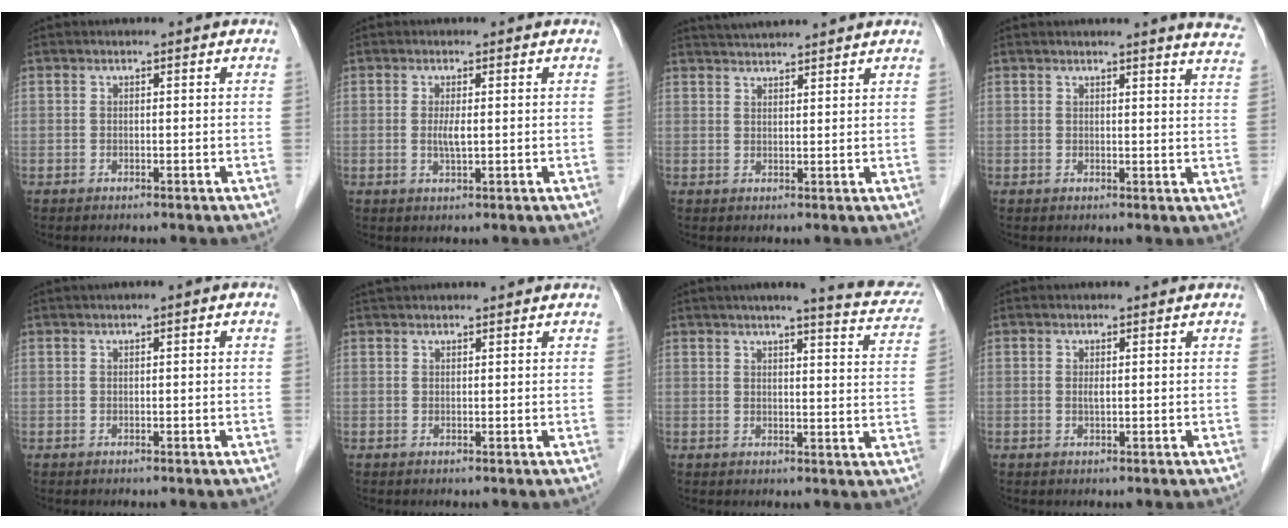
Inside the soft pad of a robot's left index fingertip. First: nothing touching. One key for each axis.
{"total": 2.1, "fx": 0.1, "fy": 0.3, "fz": 2.0, "tx": -0.047, "ty": -0.003, "tz": 0.003}
{"total": 6.5, "fx": 6.2, "fy": -0.2, "fz": 2.1, "tx": -0.038, "ty": 0.034, "tz": 0.092}
{"total": 7.8, "fx": 7.2, "fy": -0.3, "fz": 2.7, "tx": -0.021, "ty": -0.038, "tz": 0.052}
{"total": 0.8, "fx": 0.2, "fy": 0.1, "fz": 0.7, "tx": -0.014, "ty": 0.006, "tz": 0.003}
{"total": 3.0, "fx": 2.9, "fy": 0.1, "fz": 1.0, "tx": -0.008, "ty": 0.035, "tz": 0.046}
{"total": 11.3, "fx": 9.5, "fy": 0.9, "fz": 6.0, "tx": -0.065, "ty": -0.007, "tz": 0.090}
{"total": 0.7, "fx": 0.1, "fy": 0.1, "fz": 0.7, "tx": -0.020, "ty": -0.003, "tz": 0.002}